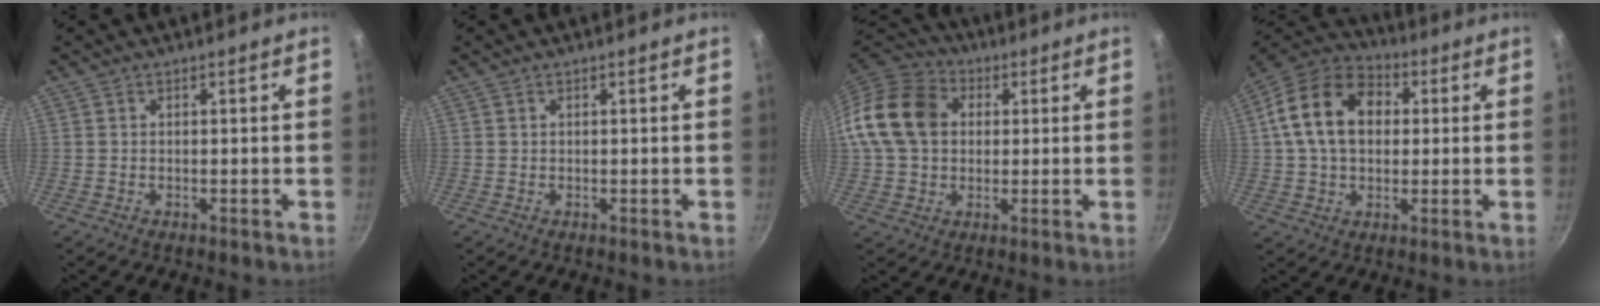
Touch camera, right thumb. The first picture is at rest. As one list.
[{"total": 0.0}, {"total": 14.2, "force": [1.9, 11.1, 8.6], "torque": [-0.144, 0.024, 0.020]}, {"total": 16.4, "force": [2.6, 11.8, 11.1], "torque": [-0.173, 0.026, 0.029]}]